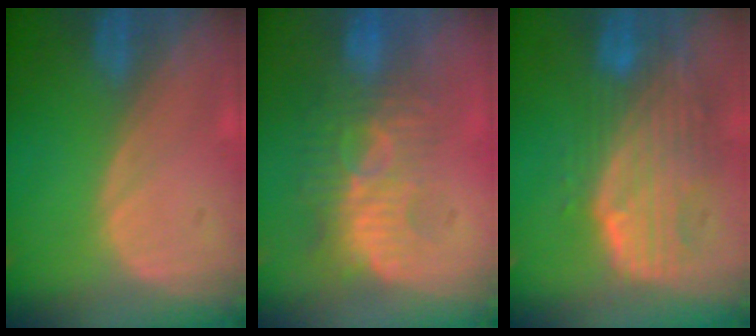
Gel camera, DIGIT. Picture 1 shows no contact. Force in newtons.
{"total": 9.5, "press": 8.8, "slide": 3.7}
{"total": 10.5, "press": 9.0, "slide": 5.3}